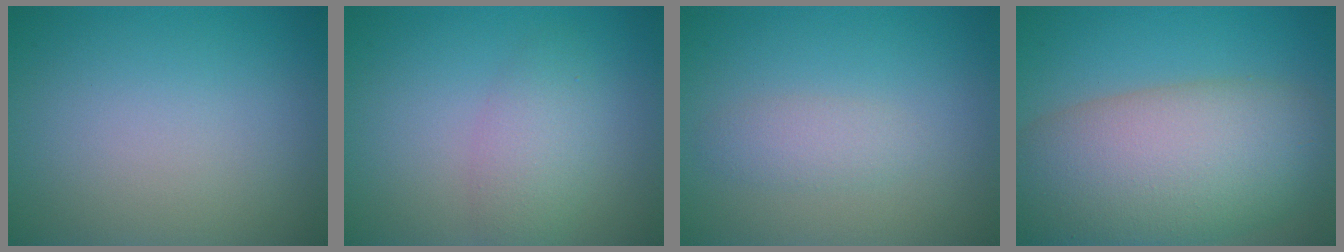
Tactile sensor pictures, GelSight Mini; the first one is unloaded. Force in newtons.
{"total": 2.8, "press": 2.8, "slide": 0.1}
{"total": 1.6, "press": 1.6, "slide": 0.0}
{"total": 12.3, "press": 12.3, "slide": 0.7}